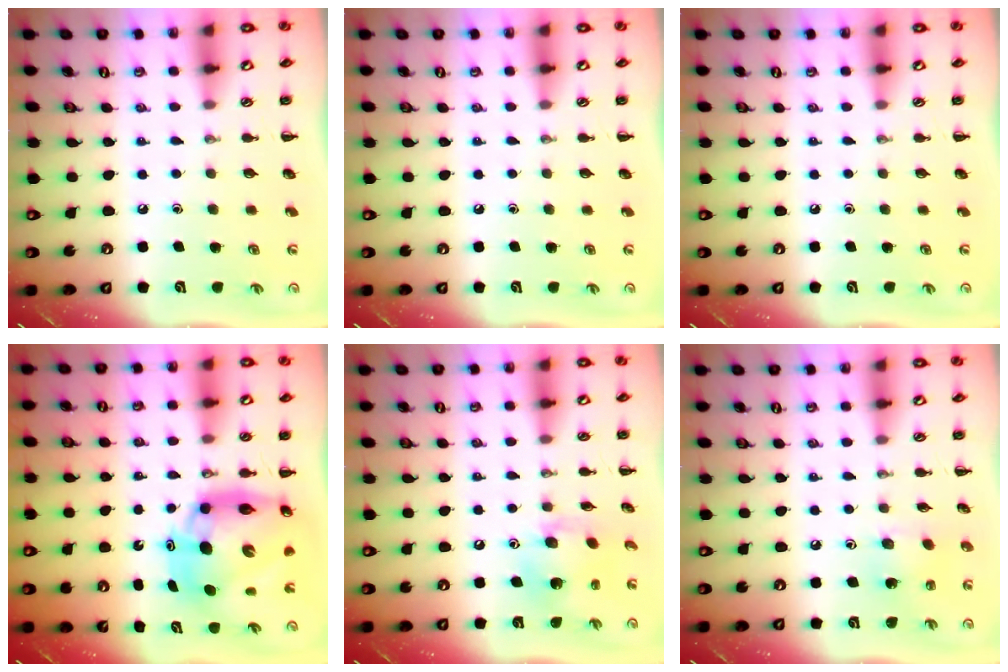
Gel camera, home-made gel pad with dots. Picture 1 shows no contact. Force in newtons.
{"total": 0.0}
{"total": 0.0}
{"total": 13.7, "press": 13.0, "slide": 4.2}
{"total": 8.5, "press": 8.5, "slide": 0.5}
{"total": 4.0, "press": 3.8, "slide": 1.1}